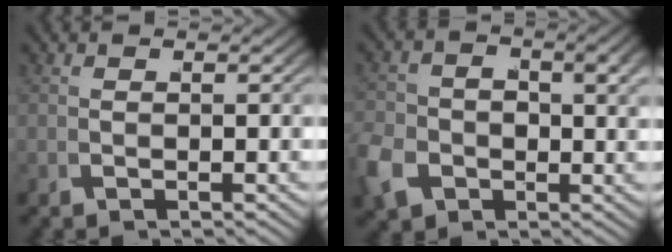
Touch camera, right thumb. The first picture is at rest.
{"total": 5.0, "force": [-1.3, 4.0, 2.7], "torque": [-0.059, -0.022, -0.009]}